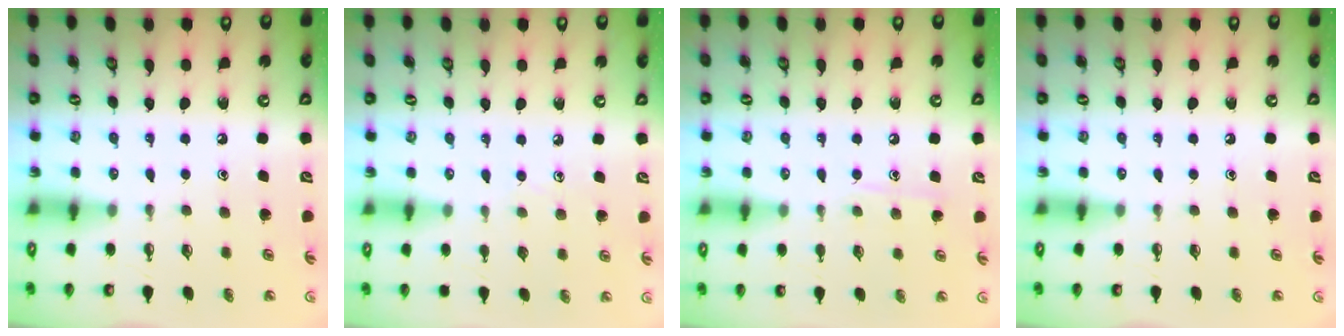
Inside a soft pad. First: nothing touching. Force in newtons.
{"total": 2.9, "press": 2.8, "slide": 0.2}
{"total": 6.9, "press": 6.9, "slide": 0.8}
{"total": 0.0}